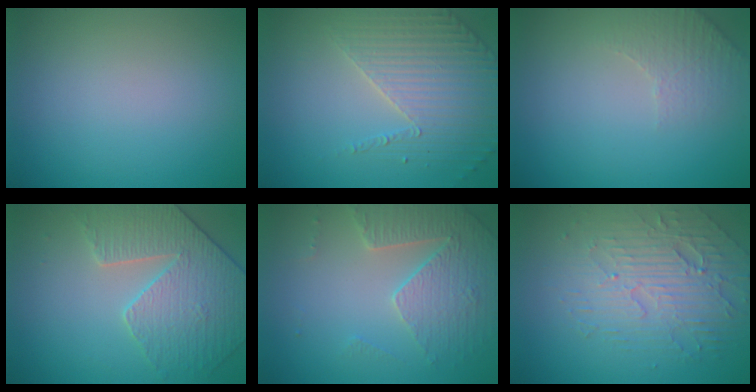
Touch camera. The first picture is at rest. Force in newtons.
{"total": 3.8, "press": 3.6, "slide": 1.1}
{"total": 2.3, "press": 2.3, "slide": 0.6}
{"total": 4.2, "press": 4.1, "slide": 0.8}
{"total": 3.7, "press": 3.6, "slide": 0.8}
{"total": 4.6, "press": 3.9, "slide": 2.3}